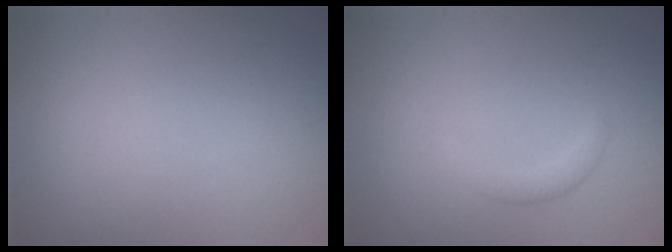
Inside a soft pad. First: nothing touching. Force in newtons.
{"total": 1.3, "press": 1.3, "slide": 0.1}